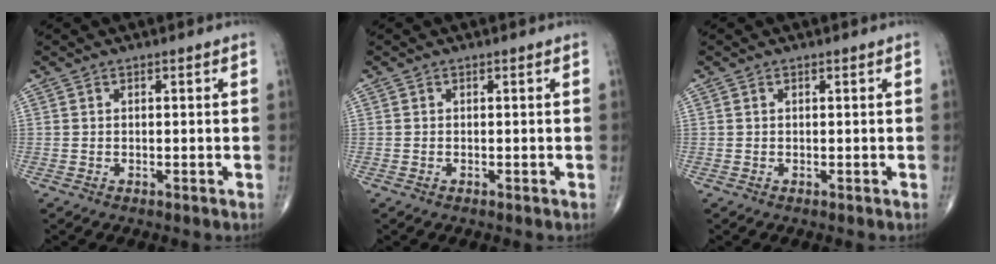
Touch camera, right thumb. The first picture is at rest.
{"total": 0.0}
{"total": 0.0}